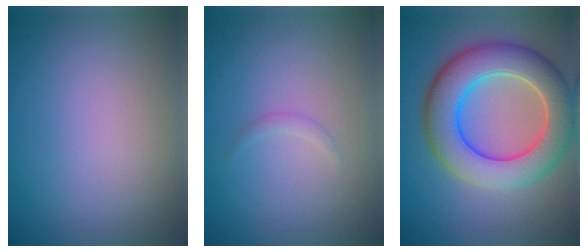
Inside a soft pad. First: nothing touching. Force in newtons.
{"total": 0.6, "press": 0.6, "slide": 0.0}
{"total": 8.9, "press": 8.9, "slide": 0.3}